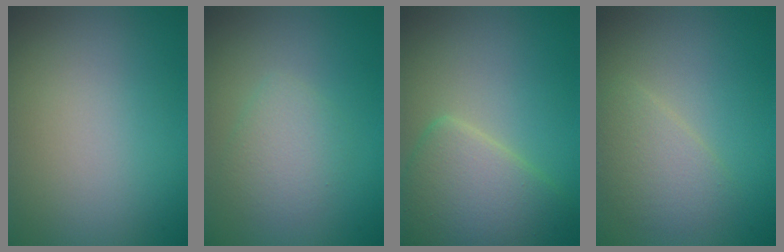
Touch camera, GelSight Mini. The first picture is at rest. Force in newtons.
{"total": 2.3, "press": 2.3, "slide": 0.1}
{"total": 5.3, "press": 5.3, "slide": 0.2}
{"total": 2.5, "press": 2.5, "slide": 0.1}